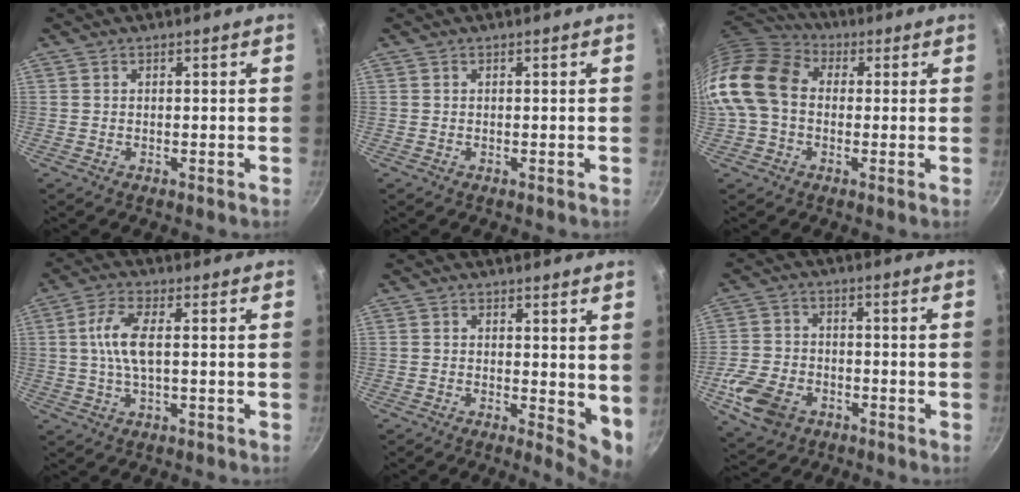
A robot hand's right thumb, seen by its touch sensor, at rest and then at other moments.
{"total": 0.0}
{"total": 16.5, "force": [0.7, 12.5, 10.8], "torque": [-0.203, 0.035, -0.003]}
{"total": 7.2, "force": [0.4, 2.6, 6.6], "torque": [-0.144, 0.008, 0.005]}
{"total": 5.7, "force": [0.7, 2.5, 5.1], "torque": [-0.059, -0.014, 0.009]}
{"total": 10.5, "force": [-4.4, 7.5, 6.0], "torque": [-0.112, 0.022, -0.086]}